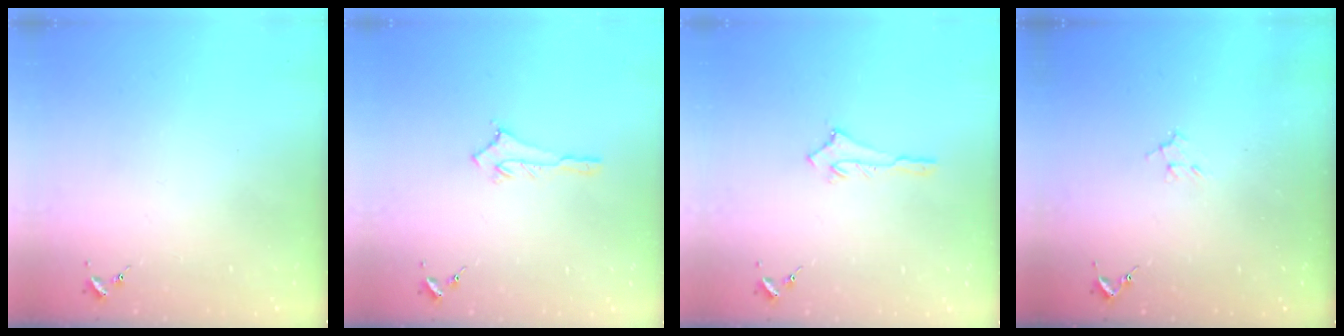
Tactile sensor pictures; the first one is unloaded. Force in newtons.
{"total": 2.8, "press": 2.8, "slide": 0.2}
{"total": 2.7, "press": 2.7, "slide": 0.1}
{"total": 5.5, "press": 5.4, "slide": 0.8}